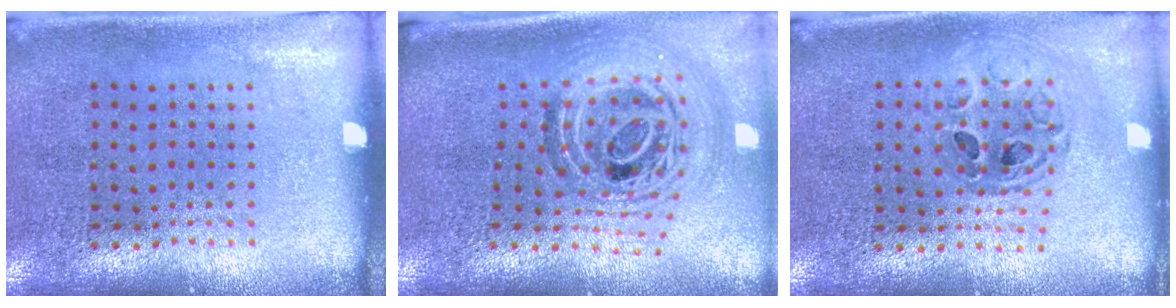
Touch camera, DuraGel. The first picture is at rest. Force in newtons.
{"total": 1.9, "press": 1.5, "slide": 1.0}
{"total": 0.7, "press": 0.7, "slide": 0.1}